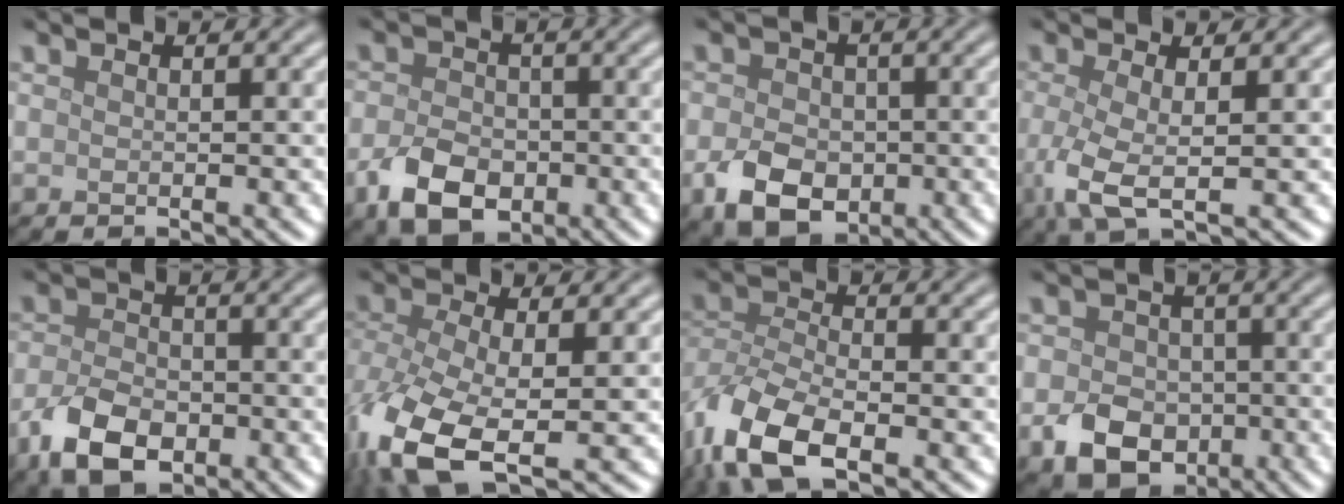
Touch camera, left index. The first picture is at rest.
{"total": 5.8, "force": [-2.2, 4.0, 3.5], "torque": [-0.073, -0.007, -0.045]}
{"total": 6.0, "force": [-1.9, 4.4, 3.6], "torque": [-0.070, -0.009, -0.038]}
{"total": 3.8, "force": [-0.6, 1.2, 3.6], "torque": [-0.085, -0.011, -0.012]}
{"total": 5.9, "force": [-2.7, 3.6, 3.7], "torque": [-0.079, -0.006, -0.055]}
{"total": 9.1, "force": [-3.9, 4.3, 7.1], "torque": [-0.171, -0.024, -0.078]}
{"total": 8.1, "force": [-4.5, 3.7, 5.7], "torque": [-0.126, -0.012, -0.097]}
{"total": 5.8, "force": [-1.9, 4.5, 3.0], "torque": [-0.053, -0.009, -0.037]}